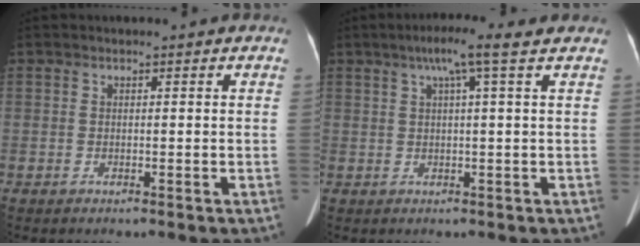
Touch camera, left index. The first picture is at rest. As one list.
[{"total": 5.2, "force": [2.9, -0.8, 4.2], "torque": [-0.073, 0.018, 0.049]}]